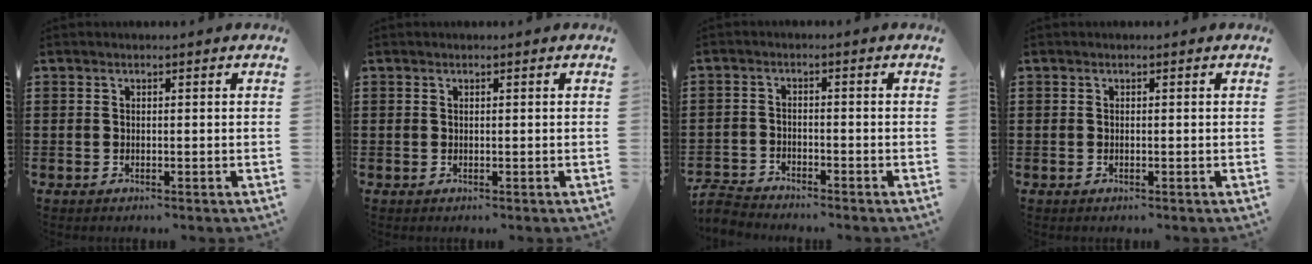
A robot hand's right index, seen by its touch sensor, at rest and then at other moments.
{"total": 0.0}
{"total": 3.0, "force": [-3.0, 0.2, 0.2], "torque": [-0.015, -0.004, -0.065]}
{"total": 0.0}